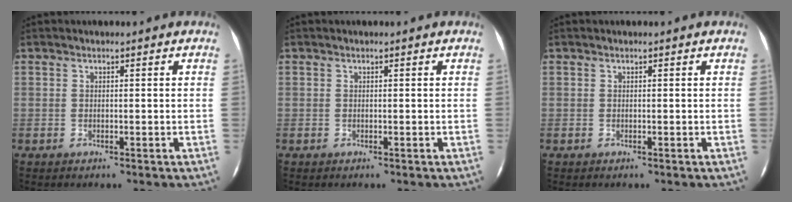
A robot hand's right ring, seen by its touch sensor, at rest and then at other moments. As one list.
[{"total": 0.0}, {"total": 0.0}]